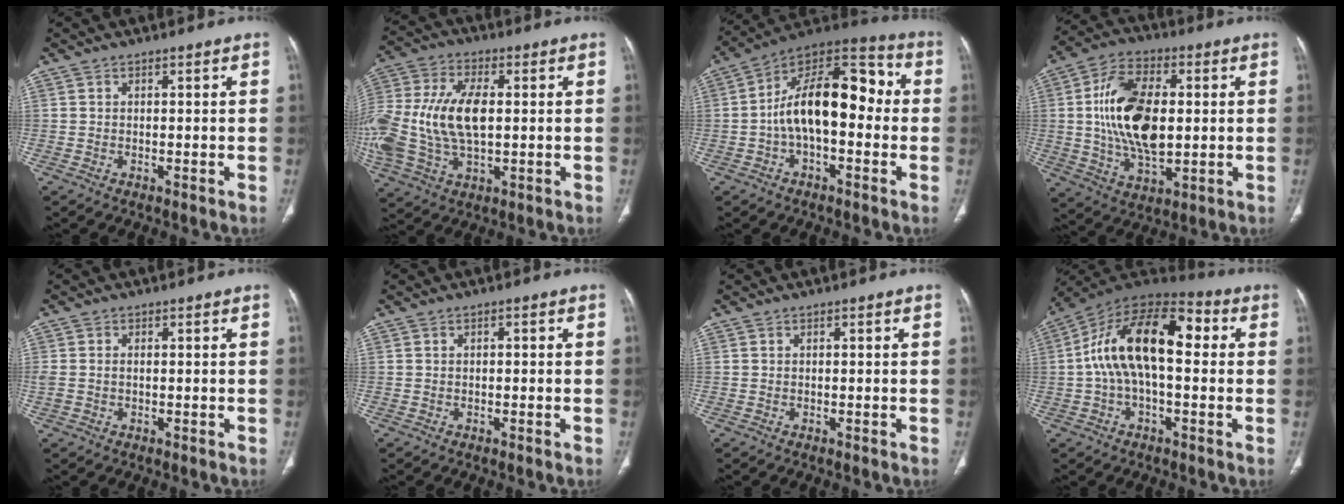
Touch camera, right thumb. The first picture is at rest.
{"total": 20.6, "force": [0.4, 11.4, 17.1], "torque": [-0.404, 0.001, 0.009]}
{"total": 18.2, "force": [-0.7, 9.6, 15.4], "torque": [-0.226, 0.053, -0.023]}
{"total": 17.7, "force": [1.4, 9.7, 14.8], "torque": [-0.266, 0.001, 0.027]}
{"total": 2.5, "force": [-0.1, 1.6, 1.8], "torque": [-0.061, 0.009, 0.002]}
{"total": 0.7, "force": [0.0, 0.4, 0.6], "torque": [-0.010, 0.001, 0.000]}
{"total": 0.0}
{"total": 18.5, "force": [1.8, 9.2, 15.9], "torque": [-0.266, 0.050, 0.019]}